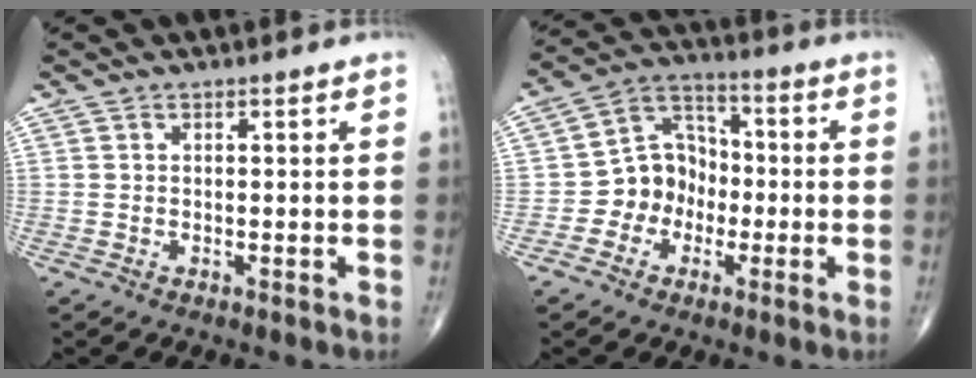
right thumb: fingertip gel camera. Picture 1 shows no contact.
{"total": 9.8, "force": [-2.5, 8.4, 4.5], "torque": [-0.034, 0.043, -0.056]}